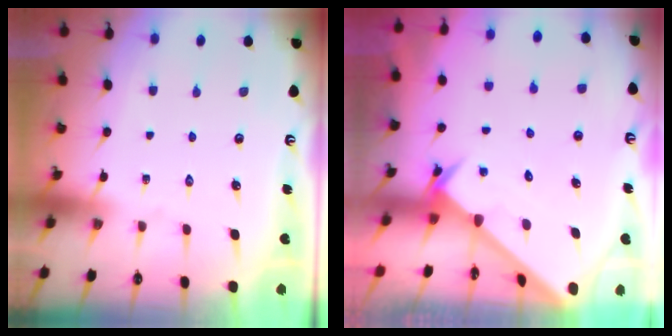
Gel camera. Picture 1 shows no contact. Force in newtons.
{"total": 2.5, "press": 2.5, "slide": 0.2}